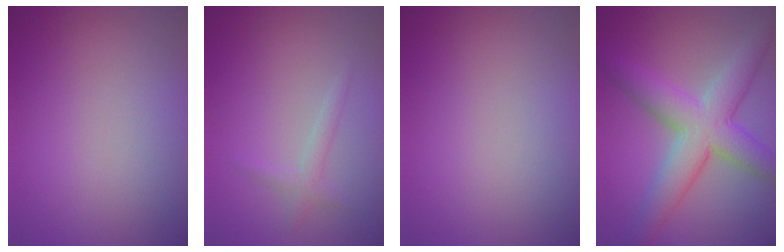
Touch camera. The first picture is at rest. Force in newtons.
{"total": 1.3, "press": 1.3, "slide": 0.0}
{"total": 0.0}
{"total": 7.5, "press": 7.5, "slide": 0.2}